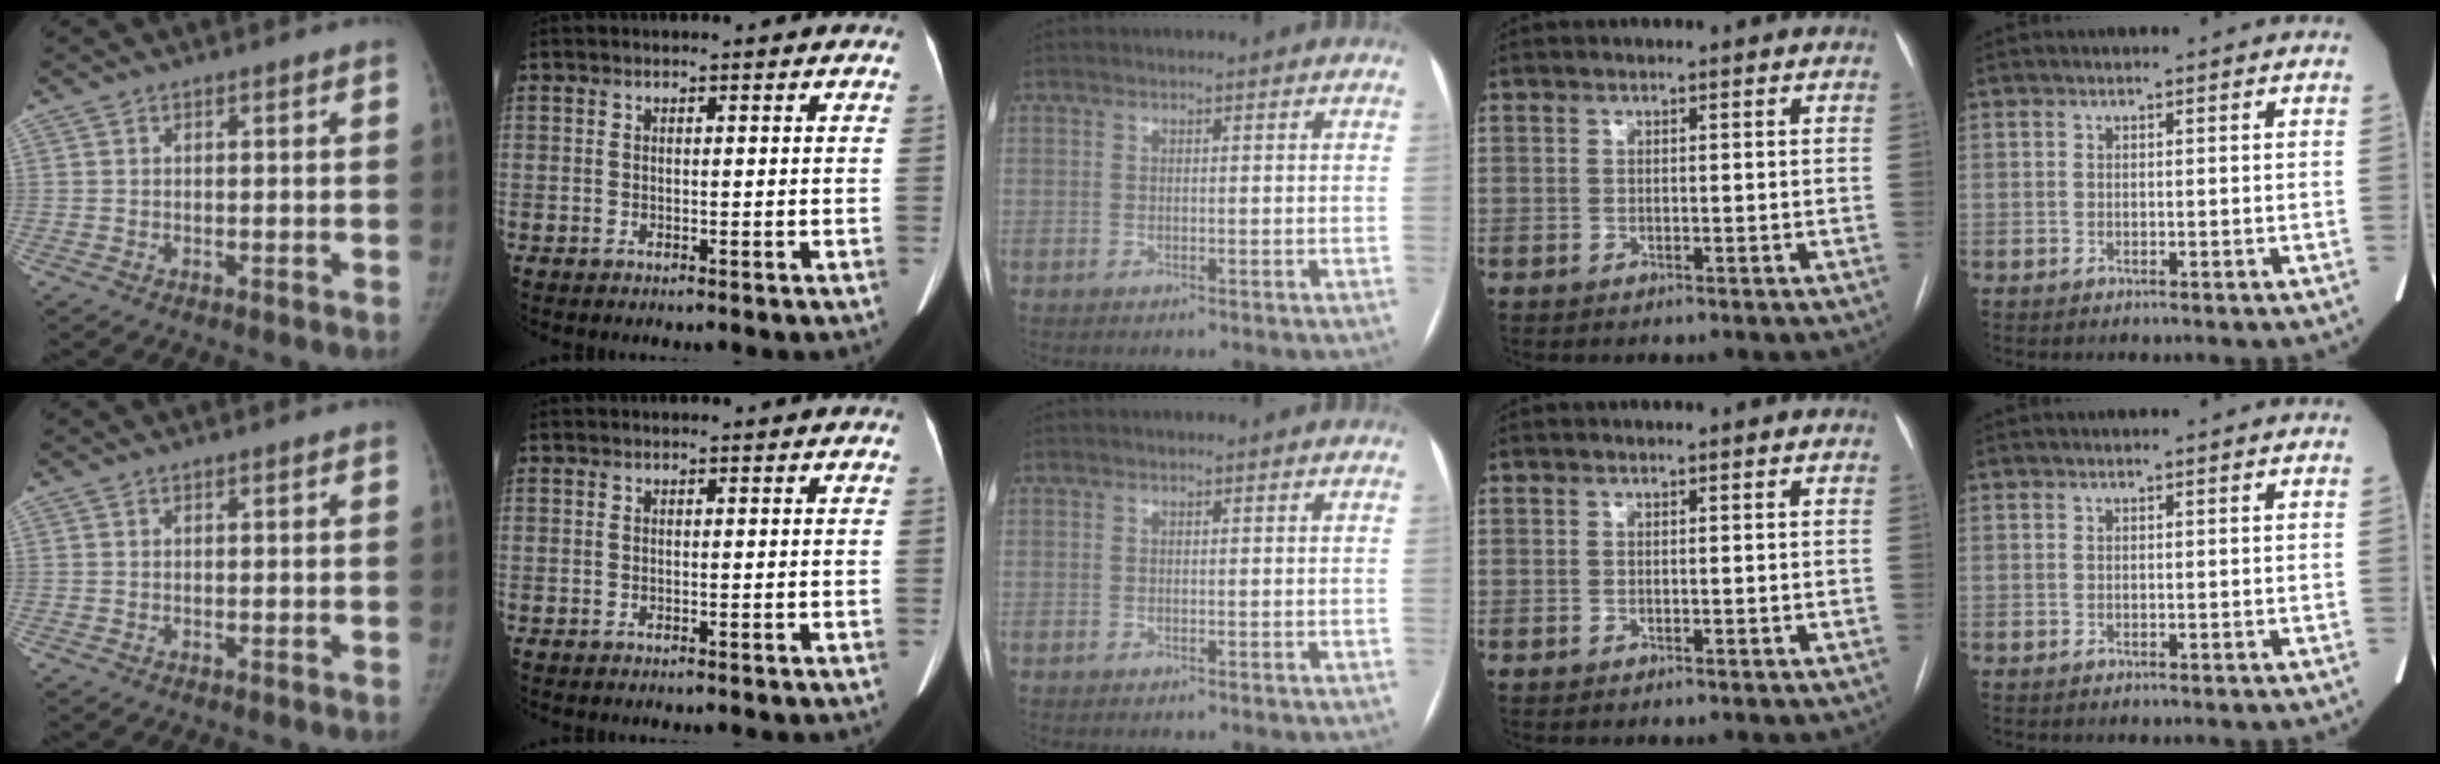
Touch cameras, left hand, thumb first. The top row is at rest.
{}